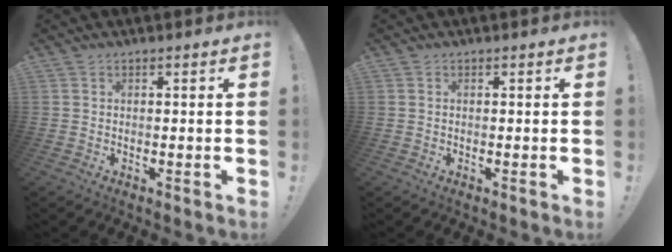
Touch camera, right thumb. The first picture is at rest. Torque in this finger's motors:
{"motor_torque": [0.15, 0.11, 0.14, -0.09, 0.00]}